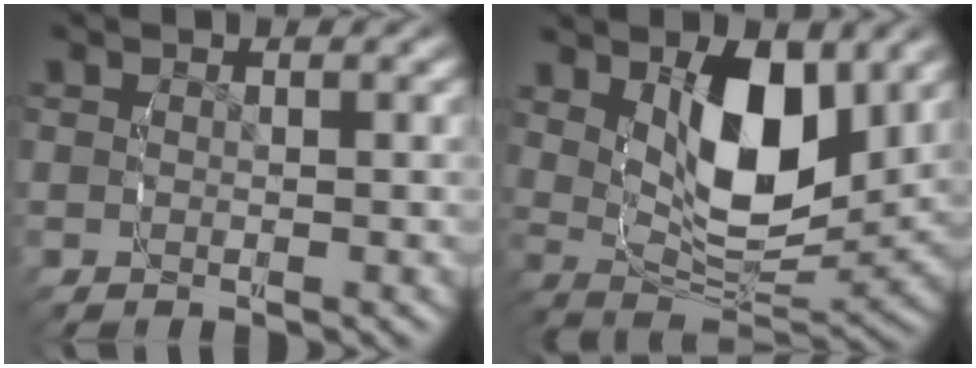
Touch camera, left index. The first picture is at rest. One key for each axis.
{"total": 9.0, "fx": 2.2, "fy": 4.6, "fz": 7.4, "tx": -0.127, "ty": -0.019, "tz": 0.042}